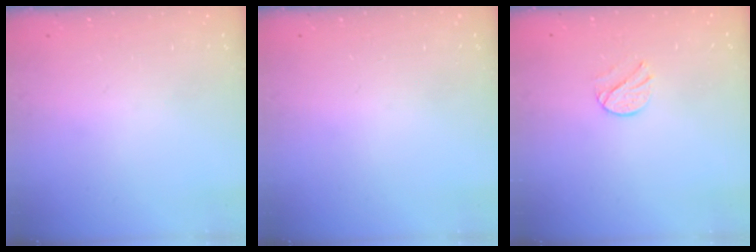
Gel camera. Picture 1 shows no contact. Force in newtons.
{"total": 0.0}
{"total": 5.5, "press": 5.4, "slide": 0.6}